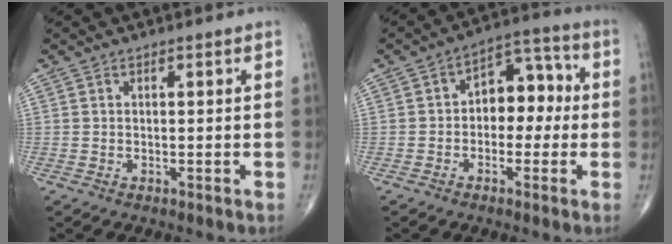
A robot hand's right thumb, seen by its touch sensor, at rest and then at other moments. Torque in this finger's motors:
{"motor_torque": [0.12, 0.17, 0.45, -0.14, 0.08]}